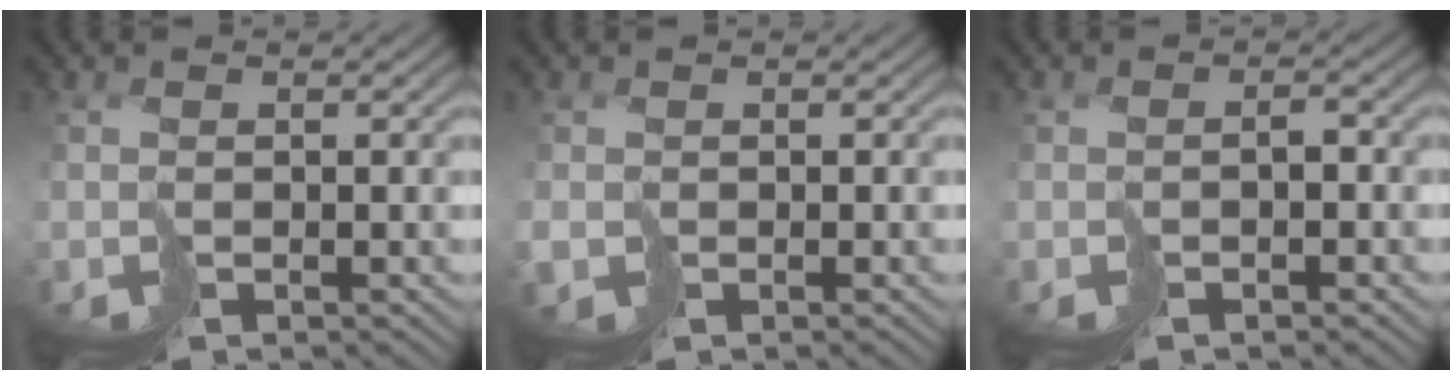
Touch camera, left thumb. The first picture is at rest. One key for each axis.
{"total": 1.5, "fx": -0.3, "fy": 1.3, "fz": 0.8, "tx": -0.017, "ty": -0.005, "tz": -0.005}
{"total": 1.2, "fx": -0.8, "fy": 0.4, "fz": 0.7, "tx": -0.012, "ty": 0.001, "tz": -0.015}